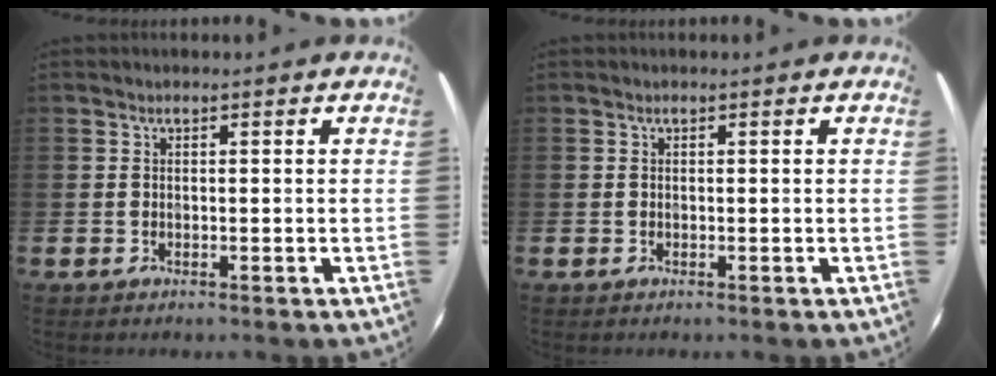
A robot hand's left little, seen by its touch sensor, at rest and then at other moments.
{"total": 0.0}